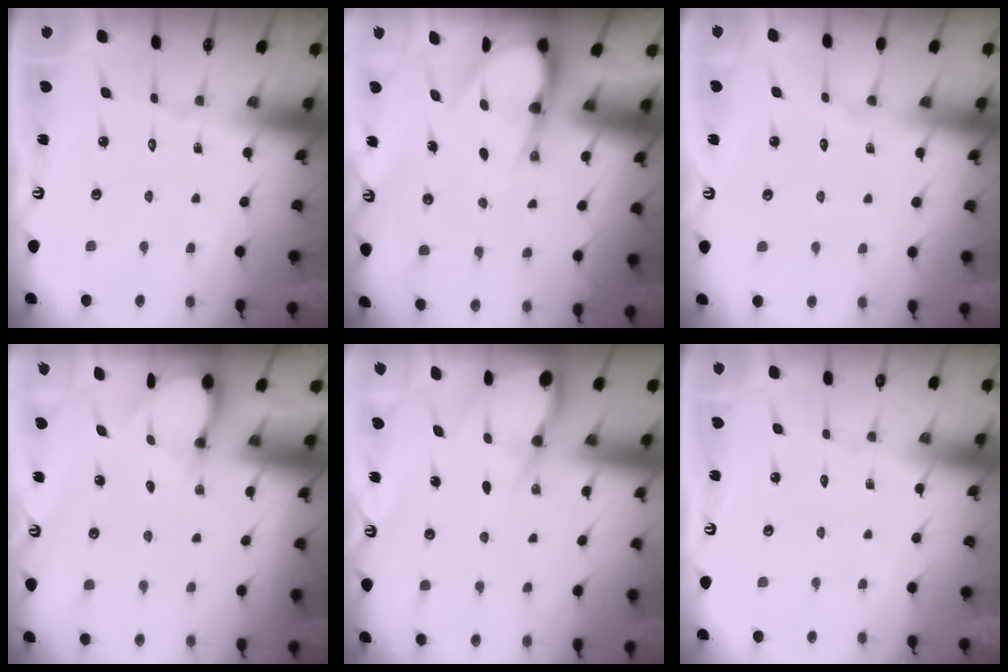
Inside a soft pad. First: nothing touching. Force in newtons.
{"total": 9.9, "press": 9.9, "slide": 1.0}
{"total": 2.6, "press": 2.6, "slide": 0.4}
{"total": 3.4, "press": 3.4, "slide": 0.3}
{"total": 6.9, "press": 6.8, "slide": 0.6}
{"total": 0.0}